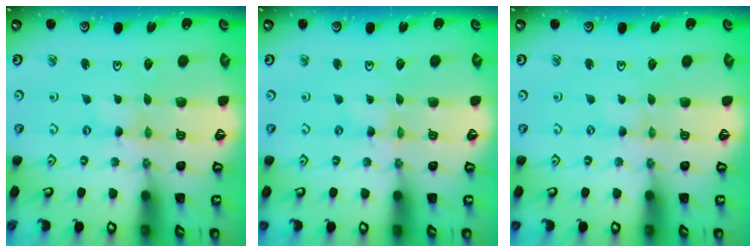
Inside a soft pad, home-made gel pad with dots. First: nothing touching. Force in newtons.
{"total": 0.0}
{"total": 0.0}